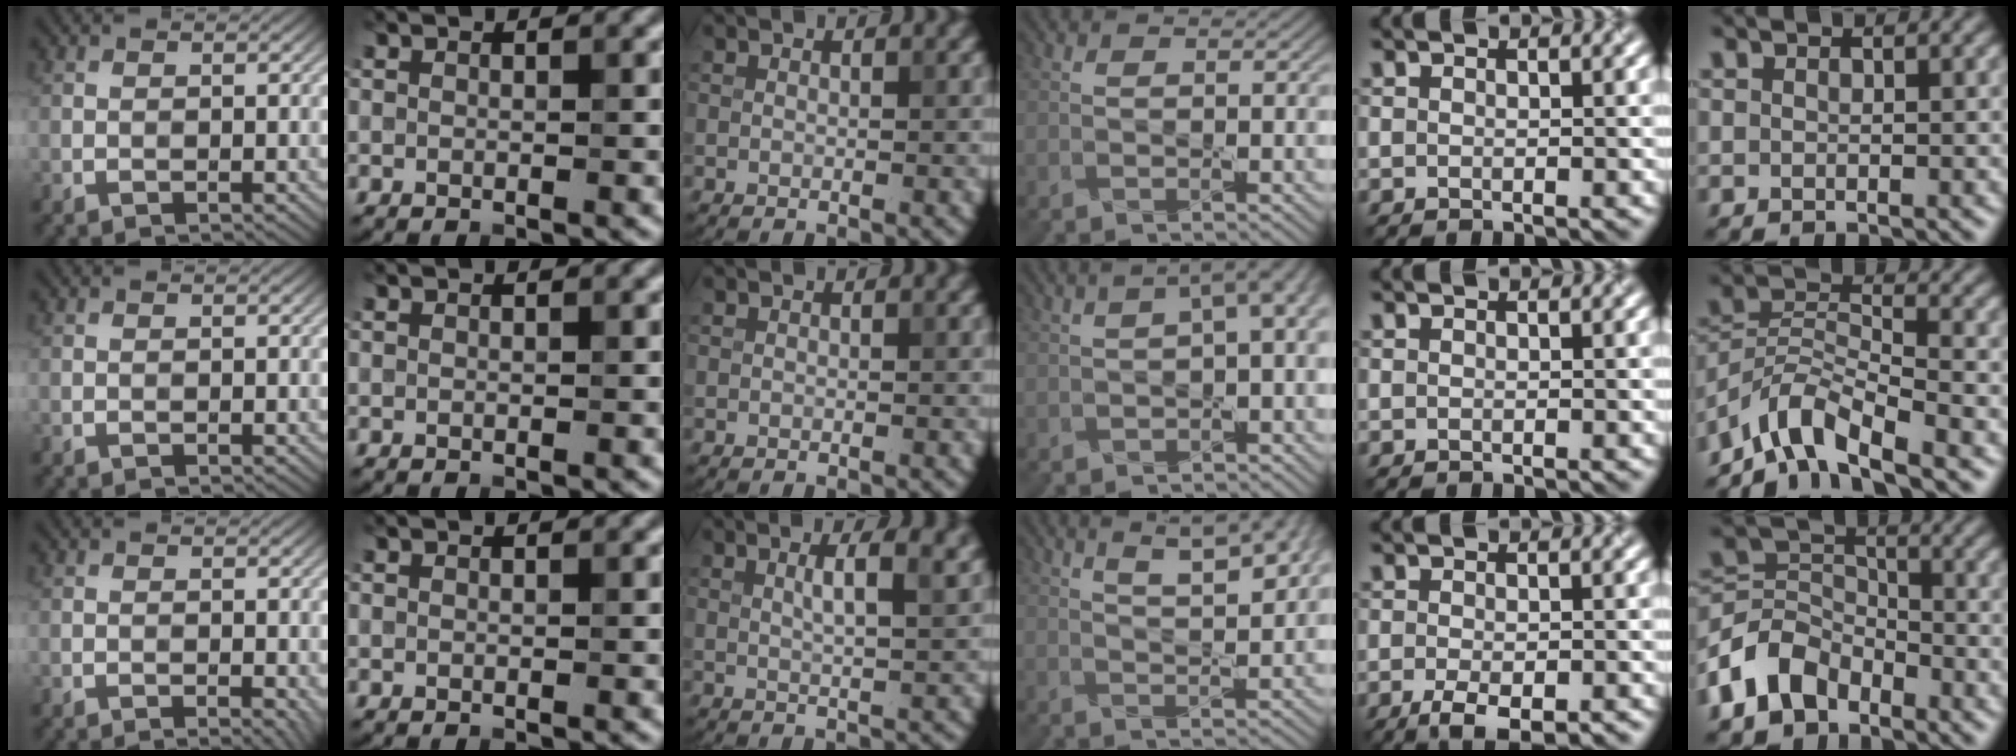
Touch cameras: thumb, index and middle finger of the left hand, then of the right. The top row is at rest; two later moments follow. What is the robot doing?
{"motion": "pour", "object": "sugar"}